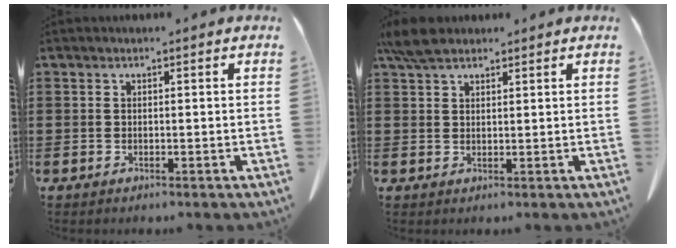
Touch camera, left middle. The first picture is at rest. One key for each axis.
{"total": 4.5, "fx": 3.6, "fy": 1.7, "fz": 2.1, "tx": -0.051, "ty": 0.002, "tz": 0.069}